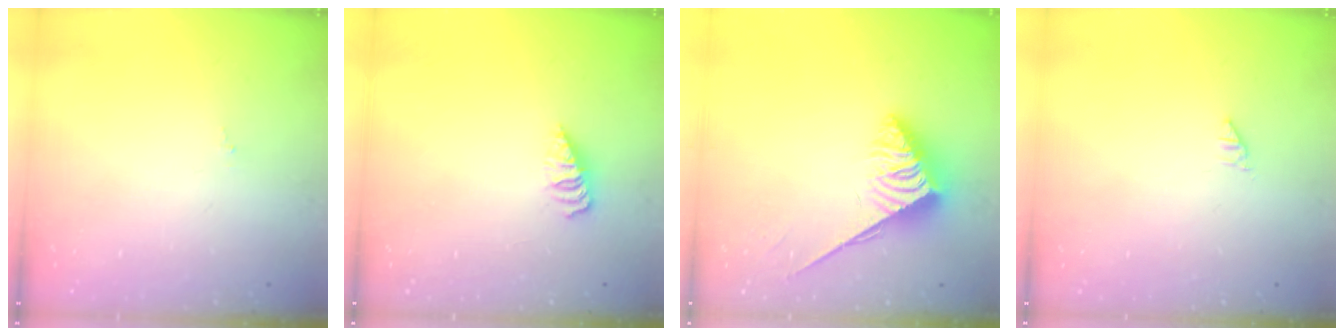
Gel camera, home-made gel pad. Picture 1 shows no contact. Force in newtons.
{"total": 1.8, "press": 1.7, "slide": 0.4}
{"total": 3.7, "press": 3.6, "slide": 0.6}
{"total": 0.0}